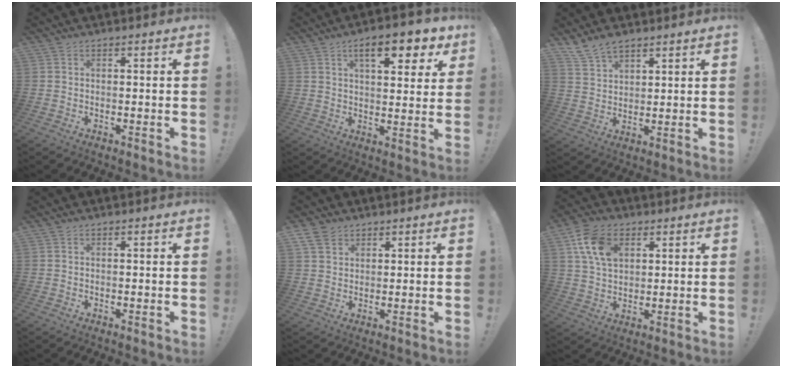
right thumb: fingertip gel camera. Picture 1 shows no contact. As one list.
[{"total": 11.5, "force": [5.9, 4.1, 9.0], "torque": [-0.123, -0.021, 0.093]}, {"total": 7.1, "force": [5.9, 3.0, 2.6], "torque": [-0.049, -0.033, 0.115]}, {"total": 0.0}, {"total": 4.7, "force": [3.1, 3.0, 1.7], "torque": [-0.029, -0.012, 0.060]}, {"total": 12.3, "force": [5.1, 8.2, 7.6], "torque": [-0.131, -0.005, 0.100]}]